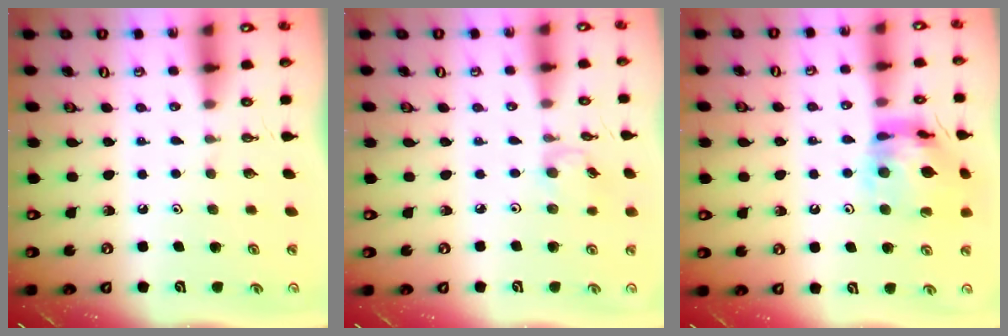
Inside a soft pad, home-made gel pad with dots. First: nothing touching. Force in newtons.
{"total": 2.8, "press": 2.8, "slide": 0.4}
{"total": 14.2, "press": 14.1, "slide": 1.5}